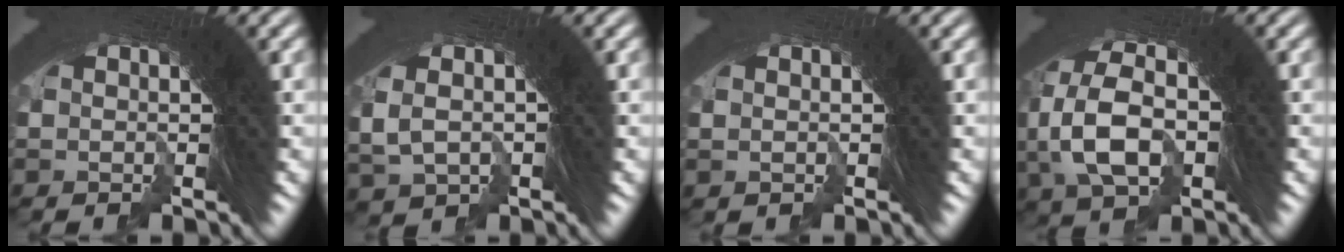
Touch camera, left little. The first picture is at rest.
{"total": 4.7, "force": [0.0, 4.1, 2.2], "torque": [-0.056, 0.012, -0.006]}
{"total": 0.0}
{"total": 7.0, "force": [-1.5, 5.6, 3.8], "torque": [-0.076, -0.005, -0.023]}